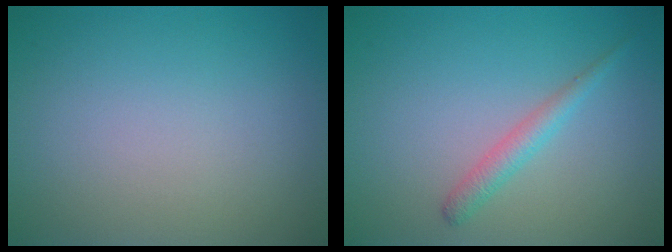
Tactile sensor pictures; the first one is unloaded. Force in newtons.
{"total": 1.8, "press": 1.8, "slide": 0.1}